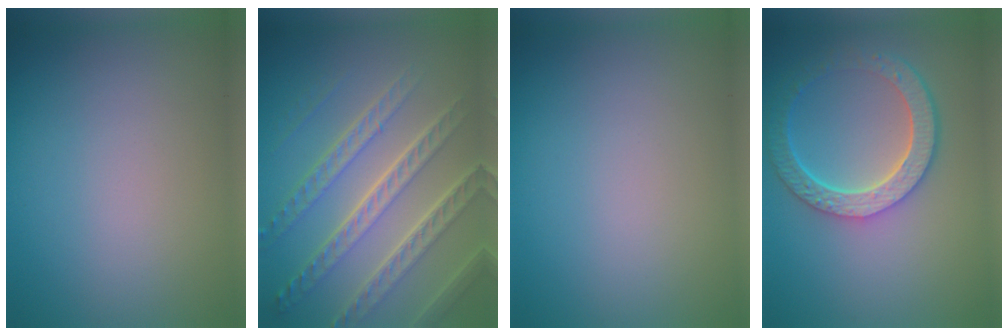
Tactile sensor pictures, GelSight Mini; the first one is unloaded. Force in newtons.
{"total": 7.2, "press": 5.2, "slide": 5.1}
{"total": 0.0}
{"total": 5.7, "press": 4.3, "slide": 3.7}